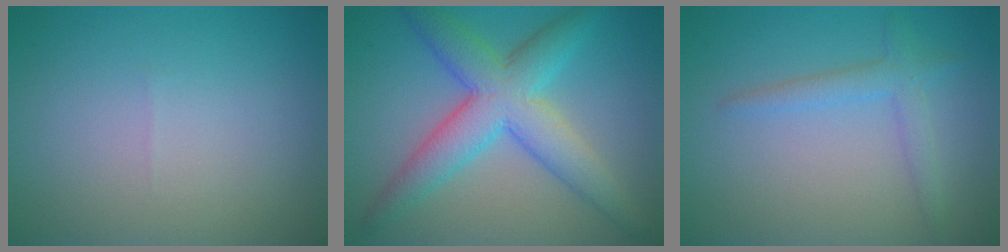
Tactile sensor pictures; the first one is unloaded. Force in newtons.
{"total": 6.8, "press": 6.8, "slide": 0.1}
{"total": 3.0, "press": 3.0, "slide": 0.2}